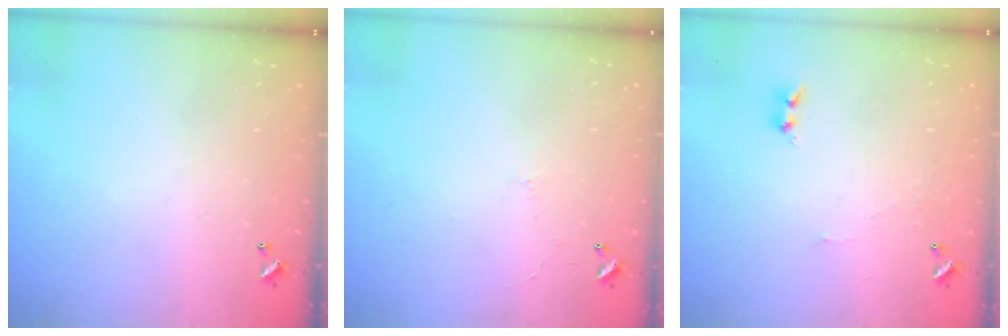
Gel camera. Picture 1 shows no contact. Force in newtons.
{"total": 1.8, "press": 1.7, "slide": 0.4}
{"total": 4.2, "press": 4.2, "slide": 0.5}